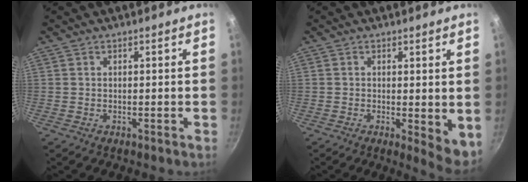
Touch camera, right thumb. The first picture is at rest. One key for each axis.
{"total": 5.5, "fx": -0.1, "fy": 2.2, "fz": 5.1, "tx": -0.063, "ty": -0.011, "tz": 0.001}